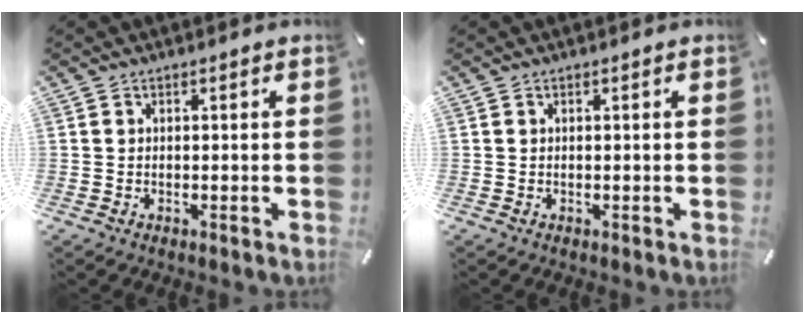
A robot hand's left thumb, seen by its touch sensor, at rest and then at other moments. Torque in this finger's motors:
{"motor_torque": [-0.06, -0.06, -0.01, 0.02, 0.00]}